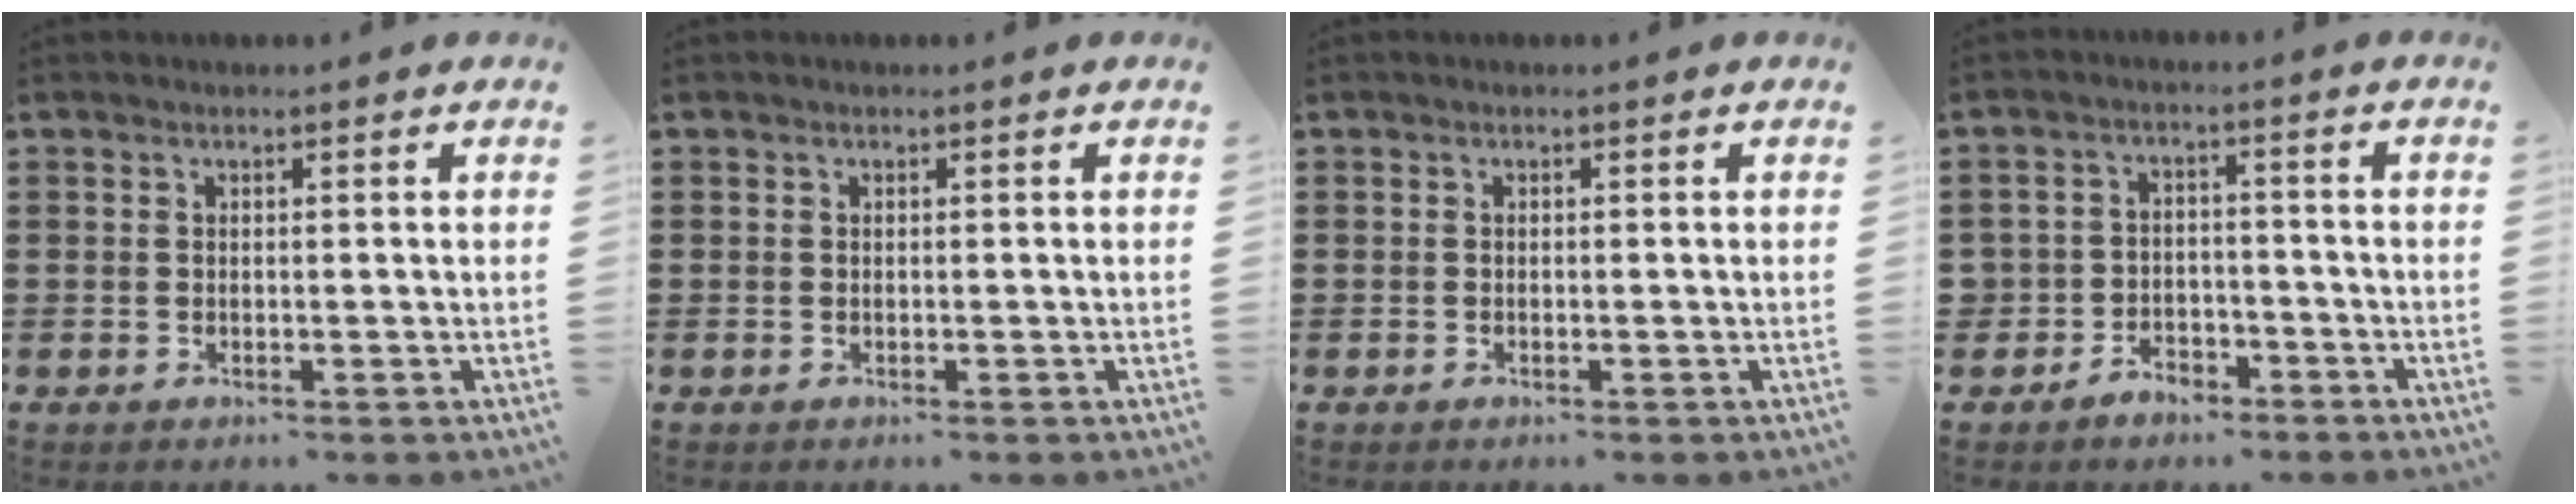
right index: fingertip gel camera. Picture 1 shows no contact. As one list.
[{"total": 0.0}, {"total": 0.0}, {"total": 3.3, "force": [-2.6, 2.0, 0.1], "torque": [-0.013, 0.008, -0.055]}]